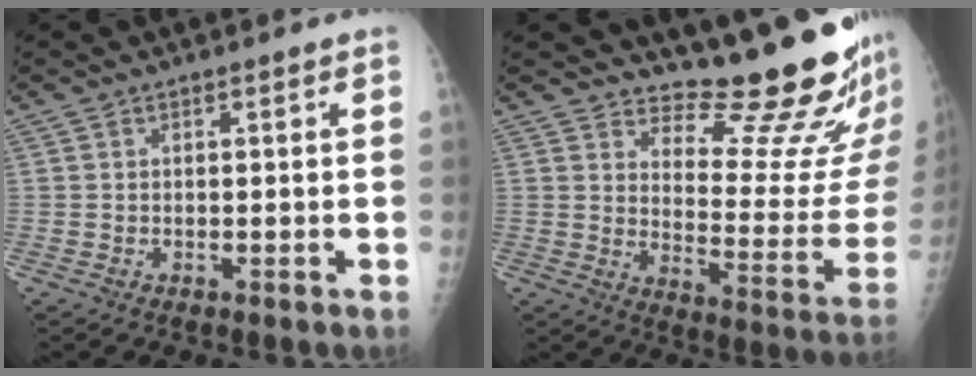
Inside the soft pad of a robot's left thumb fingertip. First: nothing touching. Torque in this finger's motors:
{"motor_torque": [0.40, 0.25, 0.00, -0.40, 0.01]}